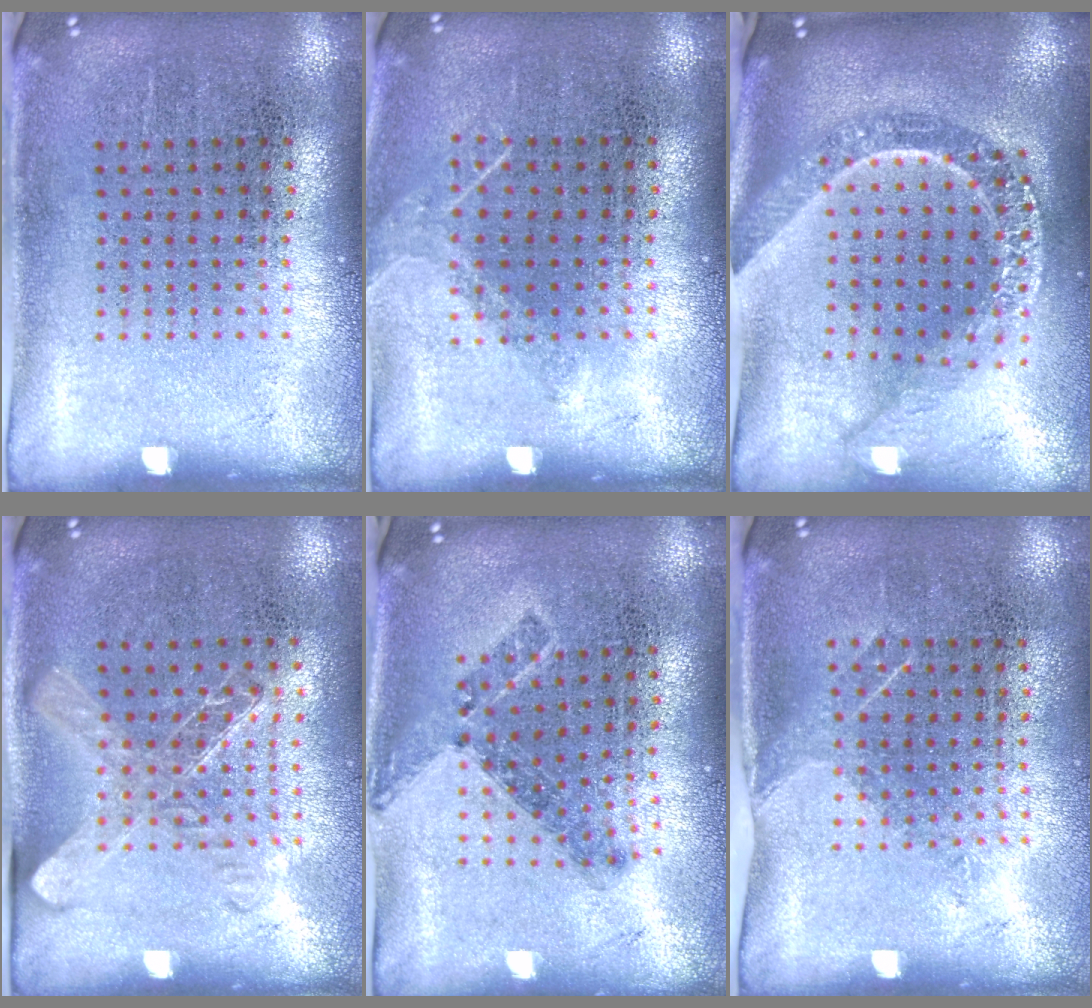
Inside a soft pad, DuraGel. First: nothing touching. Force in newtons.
{"total": 1.0, "press": 0.9, "slide": 0.3}
{"total": 2.6, "press": 2.1, "slide": 1.6}
{"total": 1.4, "press": 1.2, "slide": 0.7}
{"total": 0.8, "press": 0.7, "slide": 0.5}
{"total": 1.2, "press": 0.9, "slide": 0.7}